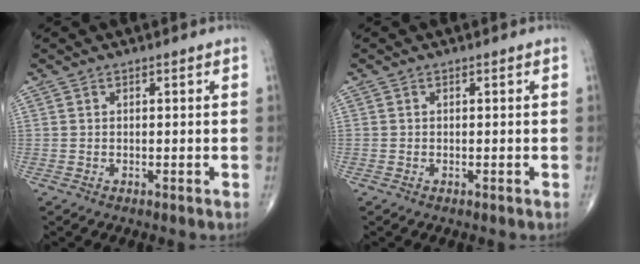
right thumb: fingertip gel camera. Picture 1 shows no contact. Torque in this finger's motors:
{"motor_torque": [0.11, -0.14, 0.16, 0.10, 0.00]}